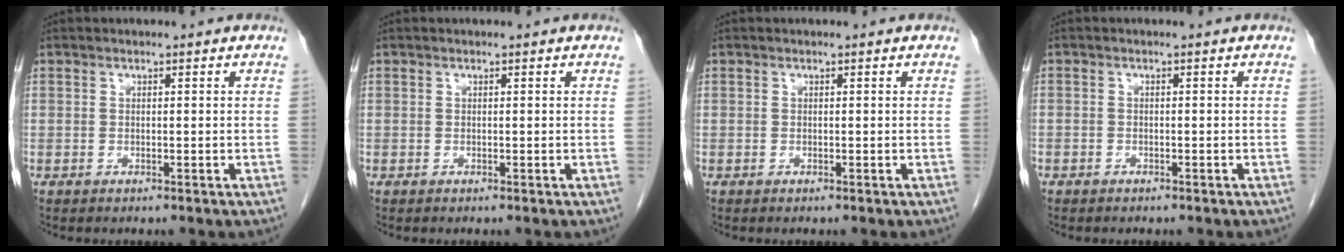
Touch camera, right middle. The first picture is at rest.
{"total": 0.0}
{"total": 0.0}
{"total": 0.9, "force": [-0.7, 0.6, 0.0], "torque": [-0.008, 0.003, -0.013]}